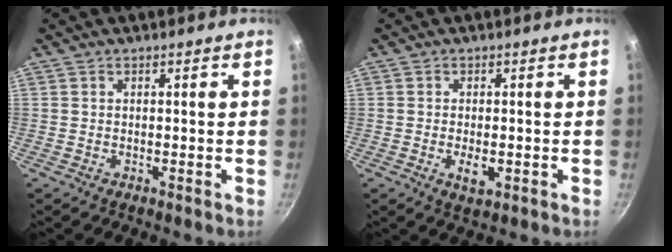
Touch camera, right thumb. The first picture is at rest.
{"total": 3.4, "force": [-0.9, 1.6, 2.9], "torque": [-0.049, -0.004, -0.010]}